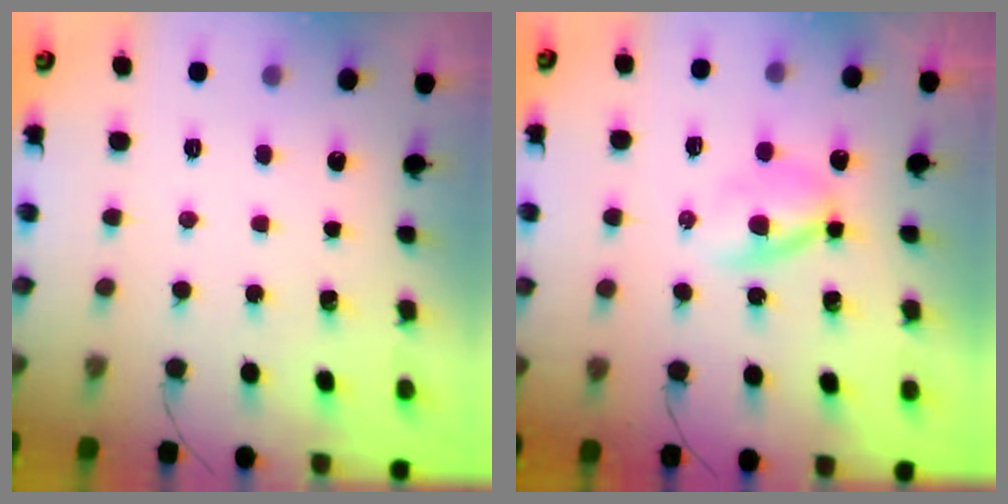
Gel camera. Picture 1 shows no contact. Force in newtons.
{"total": 3.7, "press": 3.6, "slide": 0.9}